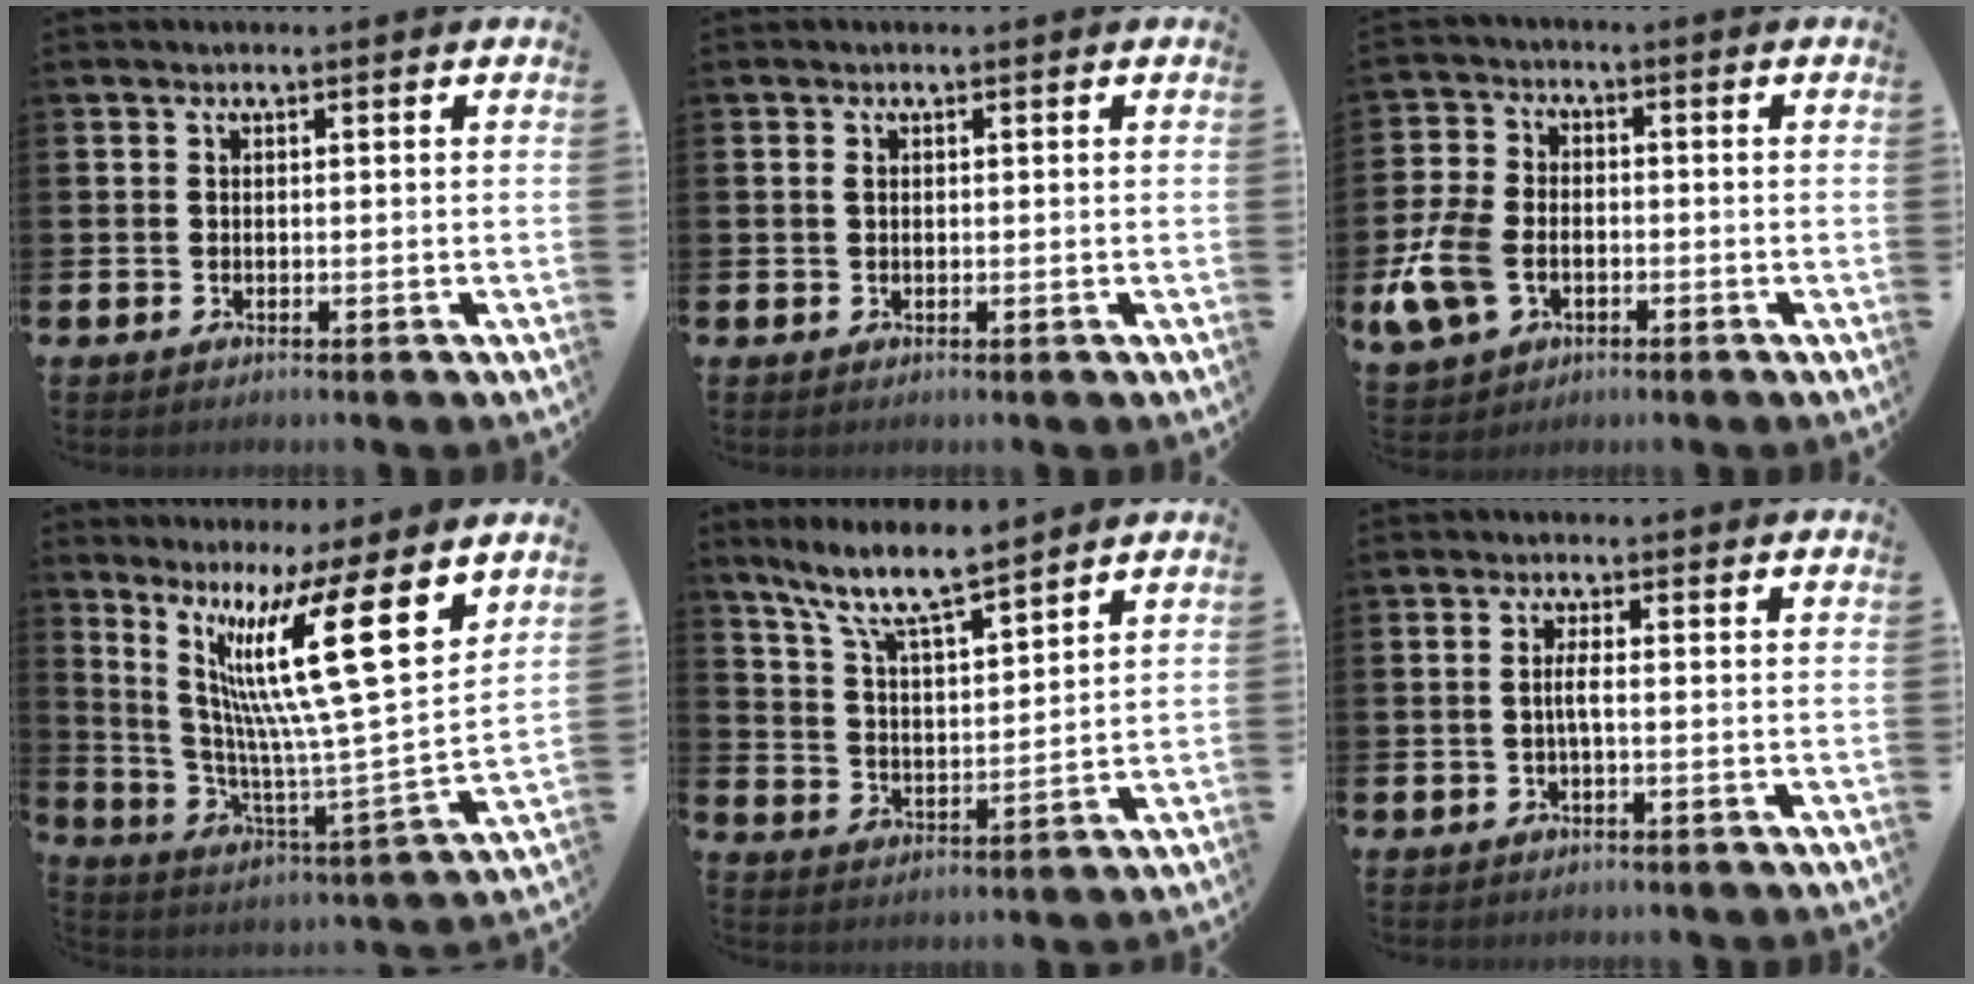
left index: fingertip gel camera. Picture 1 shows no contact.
{"total": 0.7, "force": [0.3, 0.5, 0.4], "torque": [-0.004, 0.004, 0.003]}
{"total": 8.1, "force": [-2.3, 6.0, 4.9], "torque": [-0.119, 0.008, -0.046]}
{"total": 17.1, "force": [8.4, 1.6, 14.8], "torque": [-0.275, -0.053, 0.121]}
{"total": 8.9, "force": [7.8, 1.1, 4.2], "torque": [-0.112, -0.038, 0.138]}
{"total": 1.7, "force": [-0.3, 0.2, 1.7], "torque": [-0.032, 0.000, -0.006]}